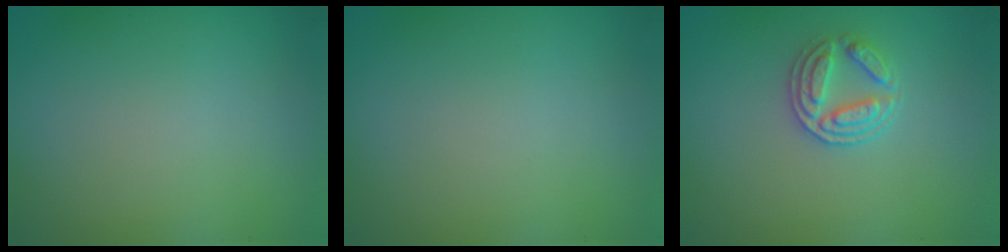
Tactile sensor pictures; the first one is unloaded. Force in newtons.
{"total": 0.0}
{"total": 3.0, "press": 2.7, "slide": 1.2}